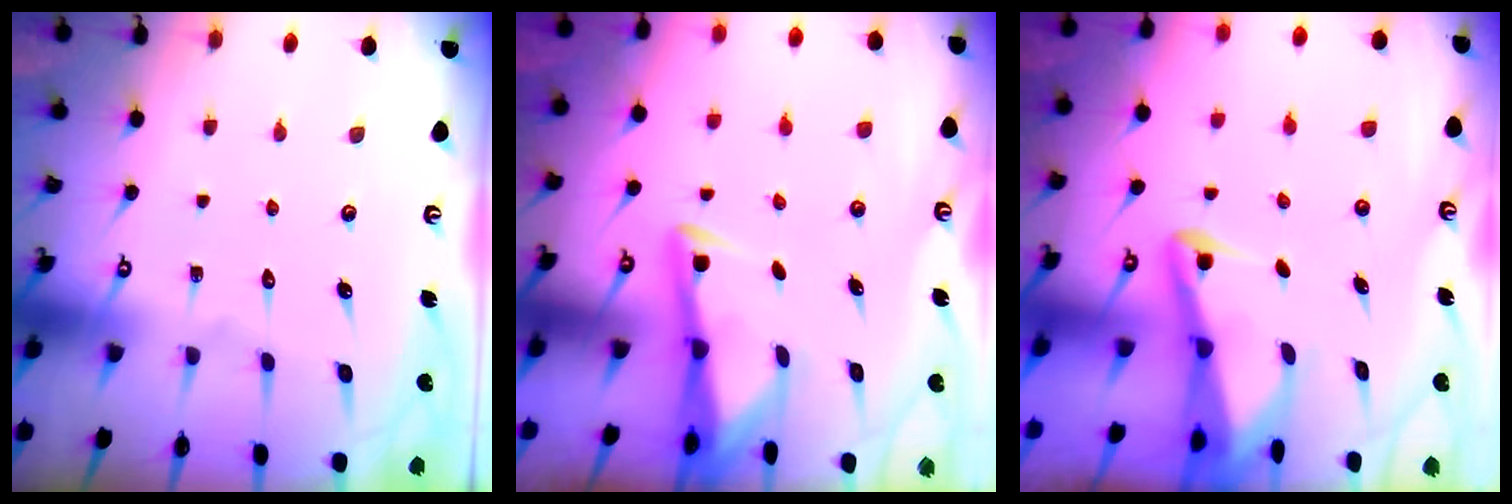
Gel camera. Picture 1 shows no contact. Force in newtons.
{"total": 2.9, "press": 2.9, "slide": 0.4}
{"total": 3.4, "press": 3.3, "slide": 0.7}